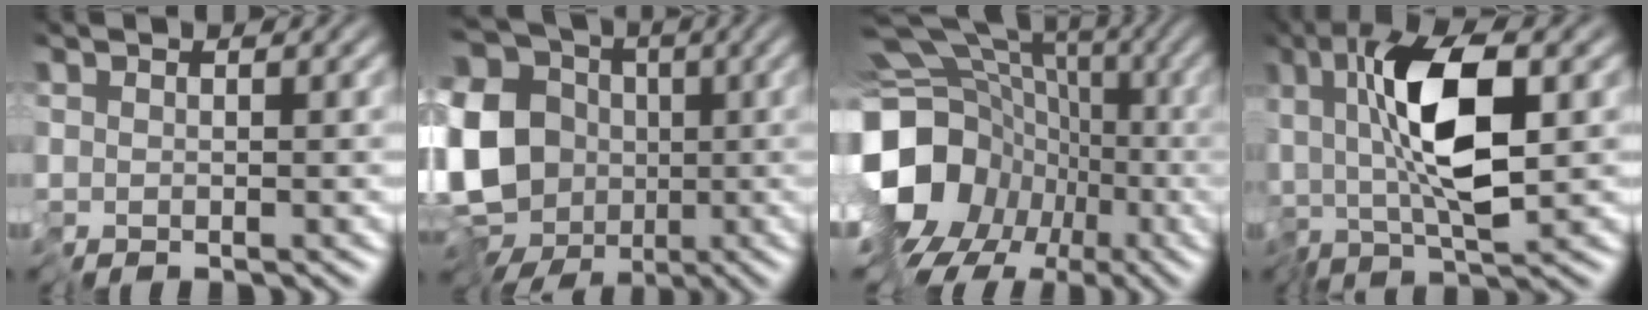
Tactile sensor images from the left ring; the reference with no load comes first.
{"total": 18.4, "force": [-1.8, 15.8, 9.3], "torque": [-0.201, 0.002, -0.063]}
{"total": 17.2, "force": [-4.7, 13.7, 9.2], "torque": [-0.179, 0.005, -0.078]}
{"total": 7.9, "force": [0.8, 2.5, 7.5], "torque": [-0.138, 0.010, 0.010]}